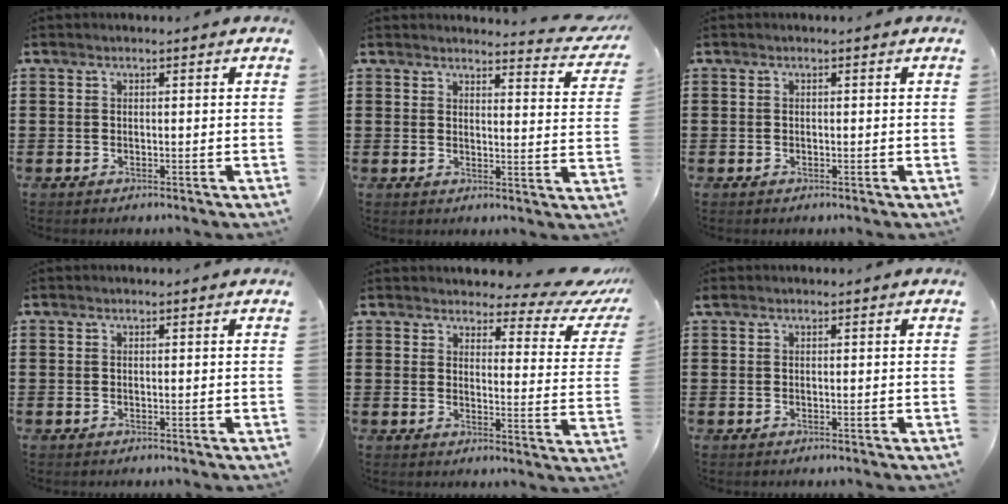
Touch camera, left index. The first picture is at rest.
{"total": 3.4, "force": [3.2, 0.0, 1.0], "torque": [-0.018, -0.022, 0.054]}
{"total": 0.0}
{"total": 0.0}
{"total": 4.9, "force": [4.3, 1.1, 2.2], "torque": [-0.050, -0.027, 0.069]}
{"total": 0.0}